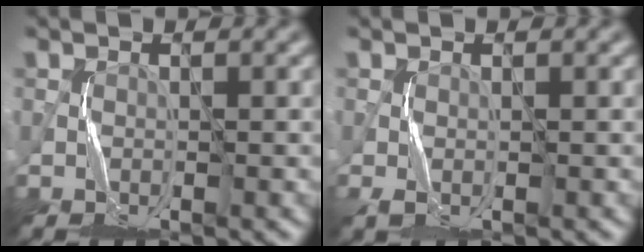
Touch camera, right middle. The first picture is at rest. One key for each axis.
{"total": 1.0, "fx": -0.3, "fy": 0.4, "fz": 0.8, "tx": -0.027, "ty": -0.003, "tz": -0.006}